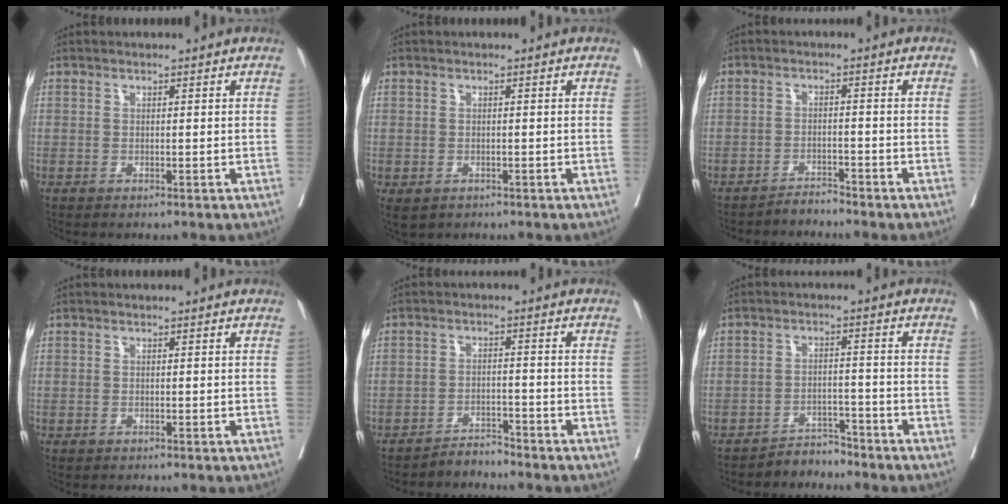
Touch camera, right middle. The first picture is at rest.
{"total": 2.7, "force": [-1.6, 1.8, 1.2], "torque": [-0.023, -0.006, -0.018]}
{"total": 2.1, "force": [-2.1, -0.2, -0.2], "torque": [0.007, -0.010, -0.035]}
{"total": 0.0}
{"total": 2.8, "force": [-2.8, -0.1, -0.2], "torque": [0.006, -0.014, -0.047]}
{"total": 3.5, "force": [-3.4, 0.6, -0.4], "torque": [0.009, -0.003, -0.056]}